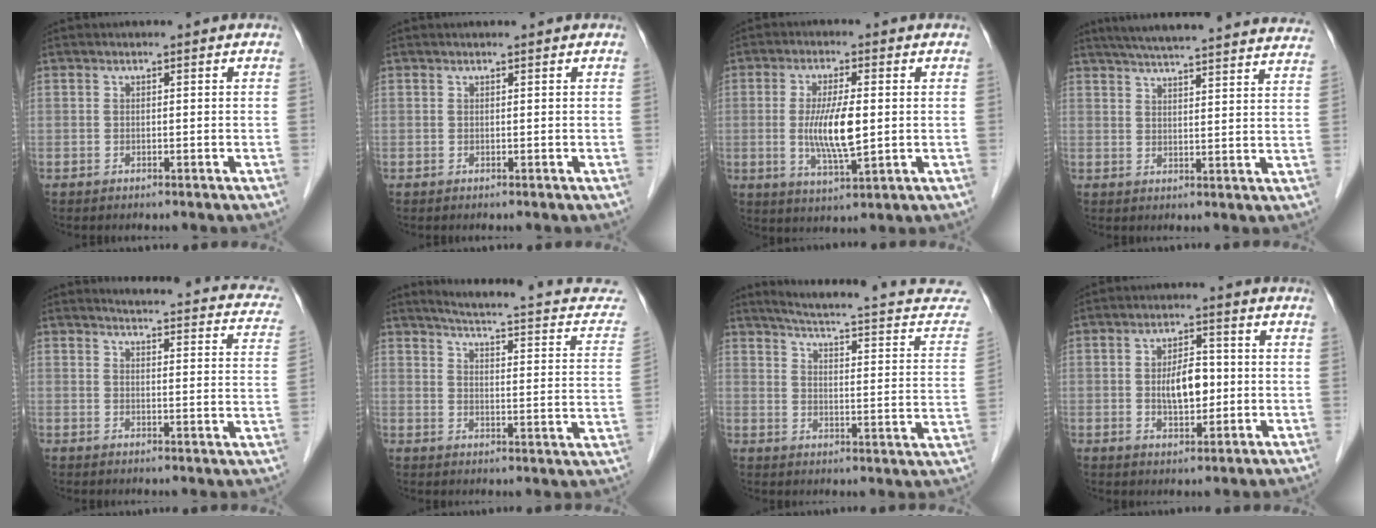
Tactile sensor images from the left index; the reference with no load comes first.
{"total": 0.6, "force": [0.6, 0.0, 0.2], "torque": [-0.004, 0.004, 0.009]}
{"total": 7.9, "force": [-0.1, 1.4, 7.8], "torque": [-0.157, -0.014, -0.002]}
{"total": 27.7, "force": [25.6, 1.6, 10.6], "torque": [-0.168, -0.027, 0.312]}
{"total": 18.8, "force": [17.4, 3.6, 6.3], "torque": [-0.058, -0.034, 0.176]}
{"total": 16.0, "force": [13.1, 3.6, 8.3], "torque": [-0.100, -0.016, 0.136]}
{"total": 18.4, "force": [16.0, 2.9, 8.5], "torque": [-0.110, -0.034, 0.180]}
{"total": 6.1, "force": [-0.3, 2.8, 5.4], "torque": [-0.098, 0.006, -0.003]}